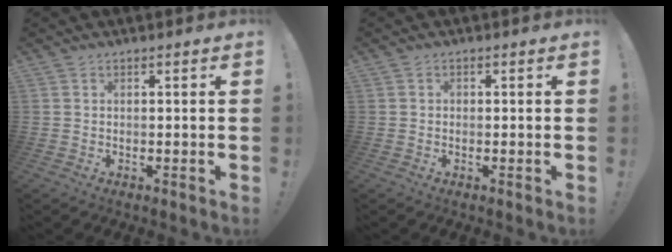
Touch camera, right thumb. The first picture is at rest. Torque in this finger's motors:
{"motor_torque": [-0.01, 0.17, 0.15, -0.10, -0.02]}